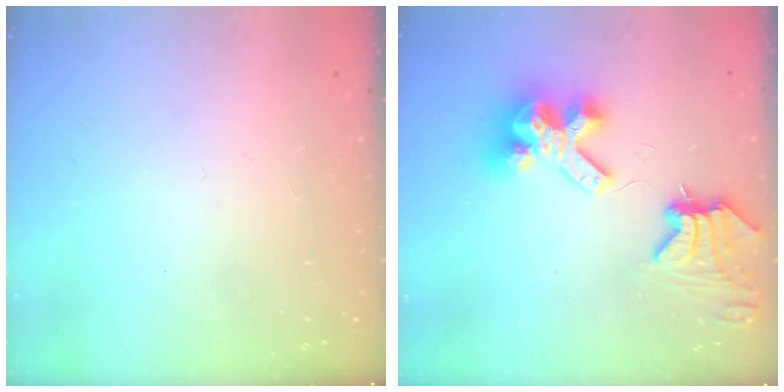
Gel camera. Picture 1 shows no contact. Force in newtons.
{"total": 11.6, "press": 11.5, "slide": 0.9}